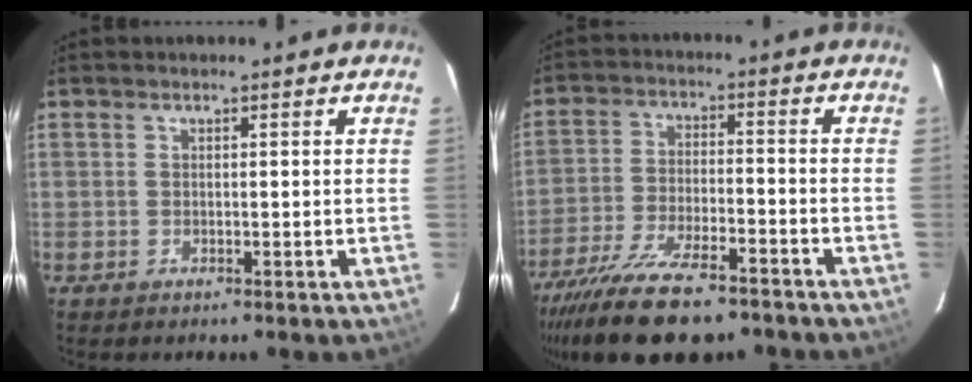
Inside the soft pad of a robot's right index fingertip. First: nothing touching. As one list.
[{"total": 18.4, "force": [-14.6, 5.2, 10.0], "torque": [-0.206, -0.039, -0.240]}]